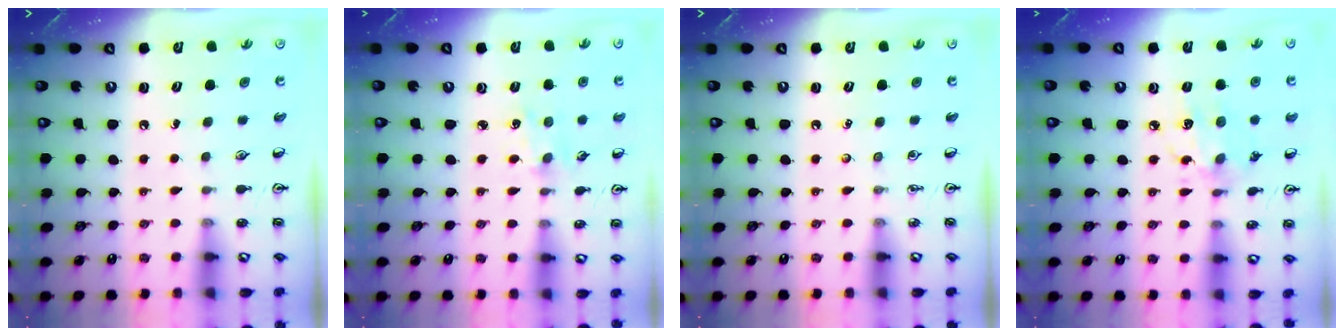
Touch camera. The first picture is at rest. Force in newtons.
{"total": 1.2, "press": 1.2, "slide": 0.2}
{"total": 0.0}
{"total": 9.5, "press": 9.5, "slide": 0.6}